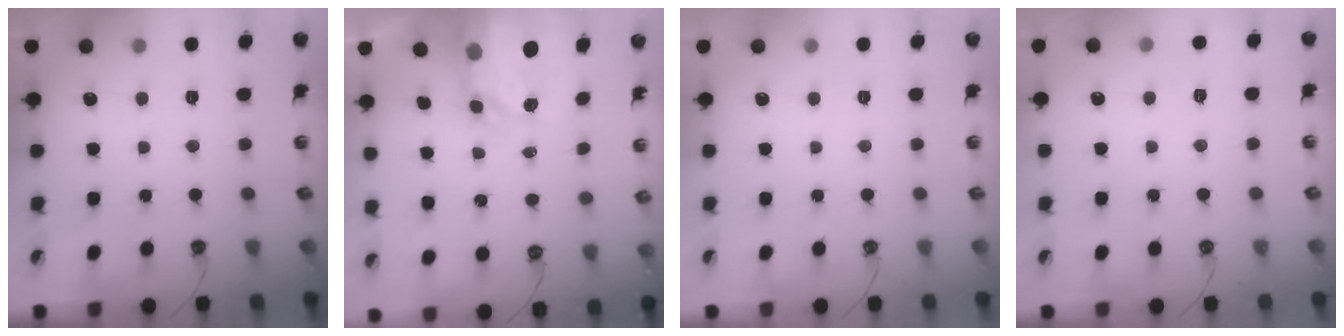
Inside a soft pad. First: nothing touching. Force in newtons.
{"total": 5.5, "press": 5.5, "slide": 0.5}
{"total": 0.0}
{"total": 3.7, "press": 3.7, "slide": 0.4}